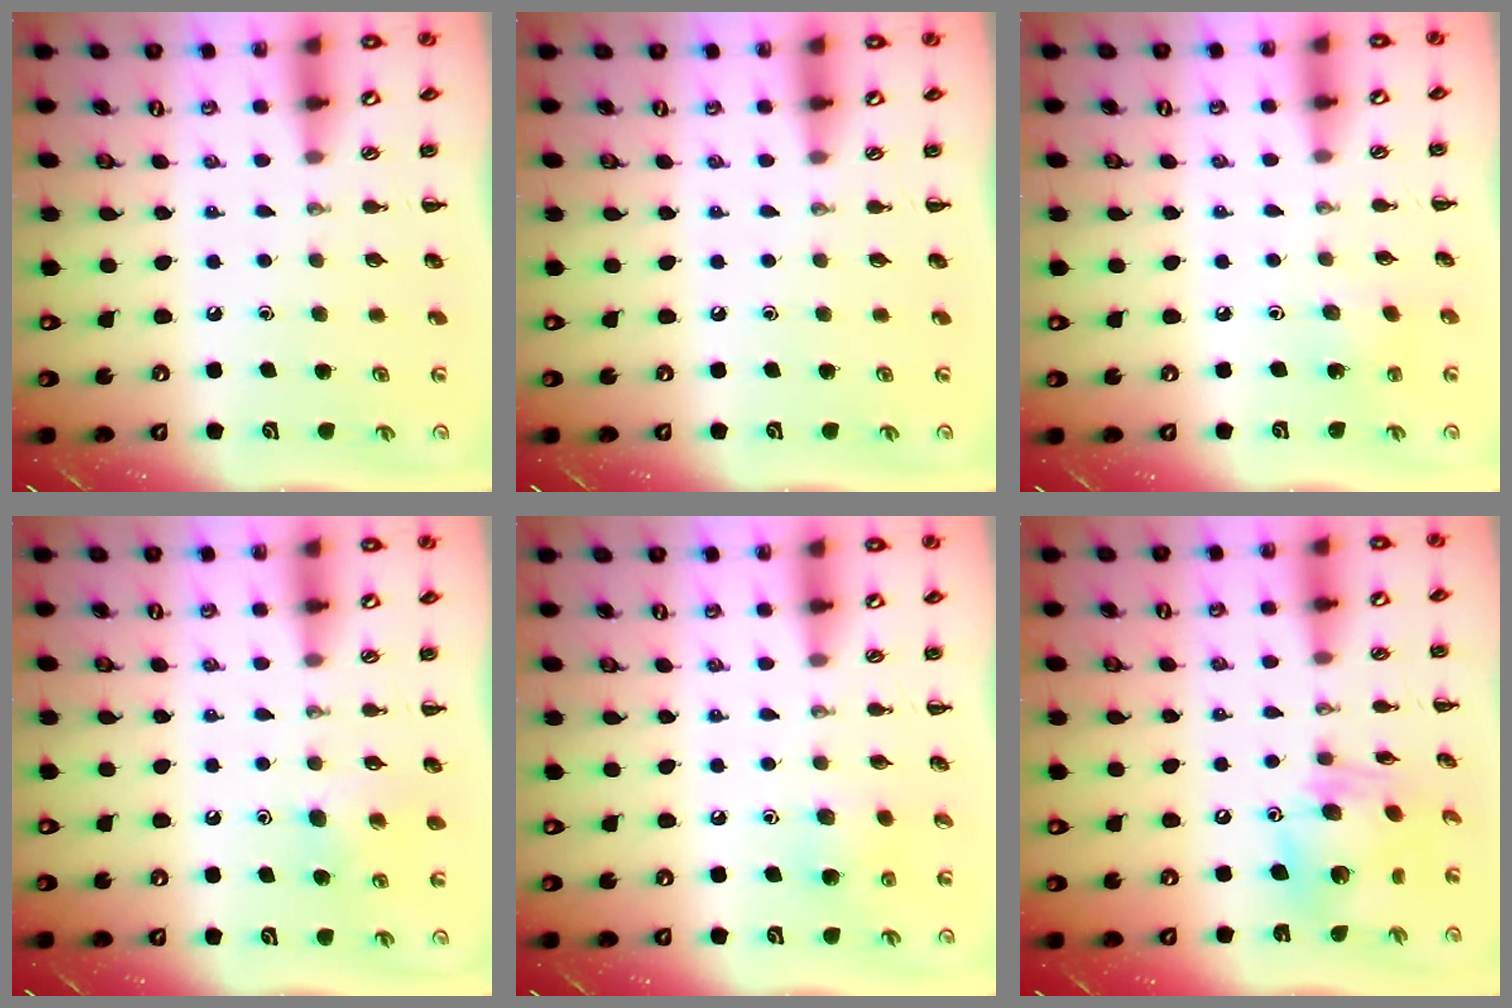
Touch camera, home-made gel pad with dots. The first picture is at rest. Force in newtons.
{"total": 0.0}
{"total": 2.9, "press": 2.8, "slide": 0.9}
{"total": 4.9, "press": 4.7, "slide": 1.4}
{"total": 5.4, "press": 5.2, "slide": 1.4}
{"total": 12.9, "press": 12.8, "slide": 1.6}